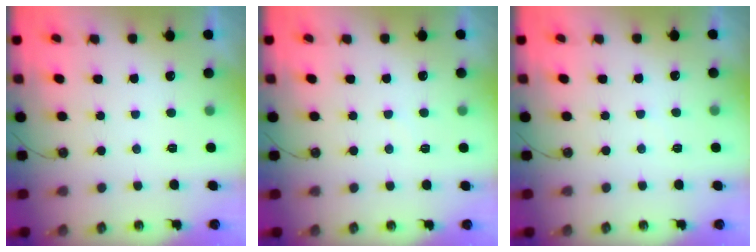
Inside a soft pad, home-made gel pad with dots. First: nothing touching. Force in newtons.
{"total": 3.8, "press": 3.7, "slide": 0.3}
{"total": 2.3, "press": 2.3, "slide": 0.4}